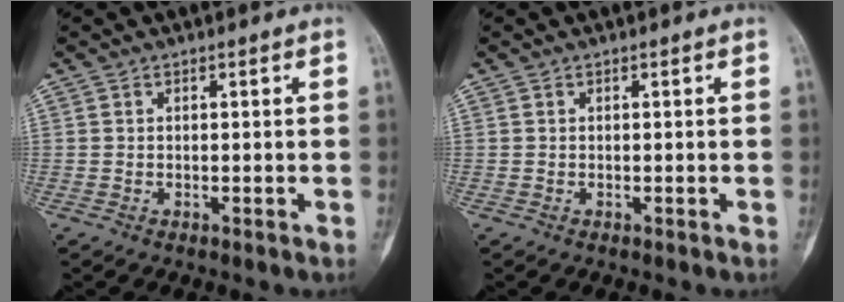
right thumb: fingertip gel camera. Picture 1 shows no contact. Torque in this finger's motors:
{"motor_torque": [0.01, 0.00, 0.02, -0.01, 0.00]}